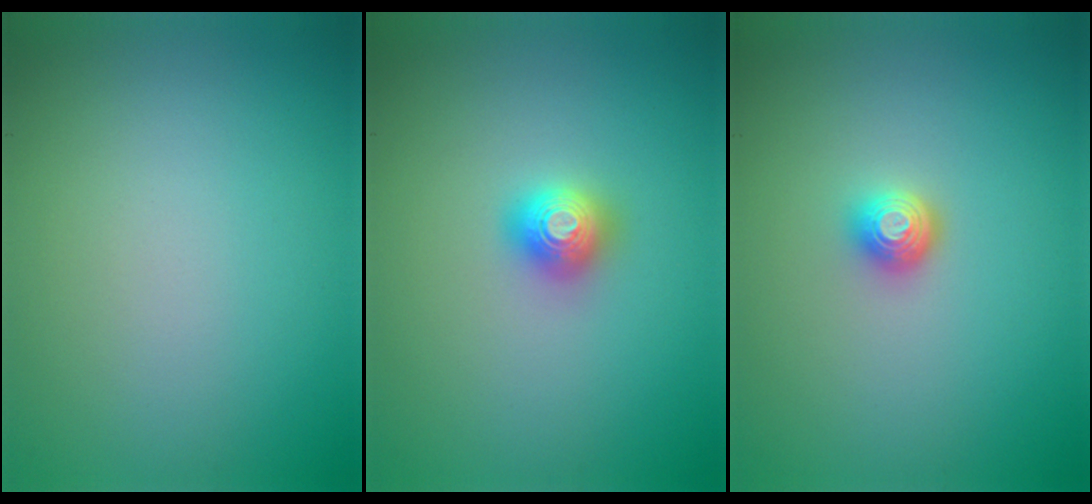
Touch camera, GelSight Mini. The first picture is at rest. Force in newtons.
{"total": 1.6, "press": 1.6, "slide": 0.2}
{"total": 1.7, "press": 1.3, "slide": 1.1}